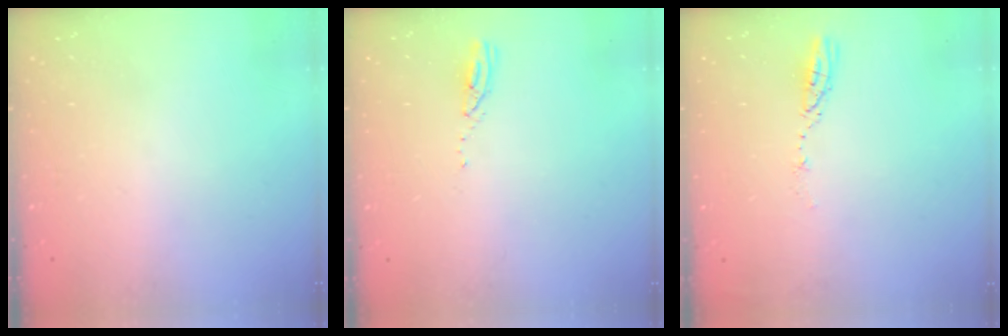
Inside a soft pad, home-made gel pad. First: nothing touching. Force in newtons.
{"total": 3.4, "press": 3.4, "slide": 0.3}
{"total": 3.8, "press": 3.7, "slide": 0.3}